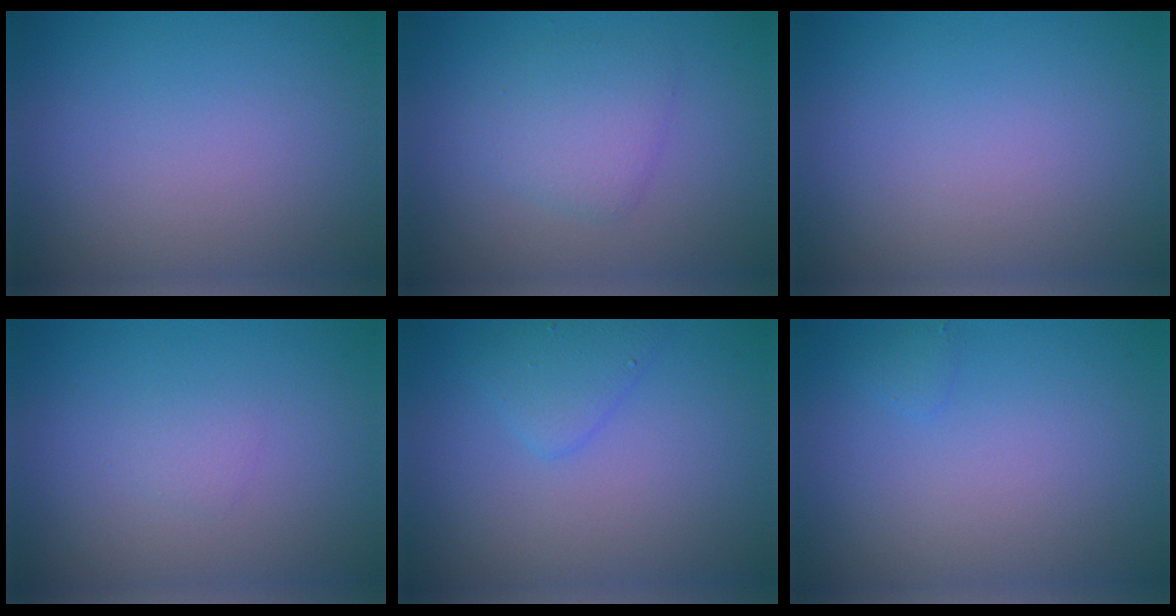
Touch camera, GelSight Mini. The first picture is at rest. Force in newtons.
{"total": 2.8, "press": 2.8, "slide": 0.2}
{"total": 0.0}
{"total": 0.8, "press": 0.8, "slide": 0.1}
{"total": 2.0, "press": 2.0, "slide": 0.1}
{"total": 0.6, "press": 0.6, "slide": 0.0}